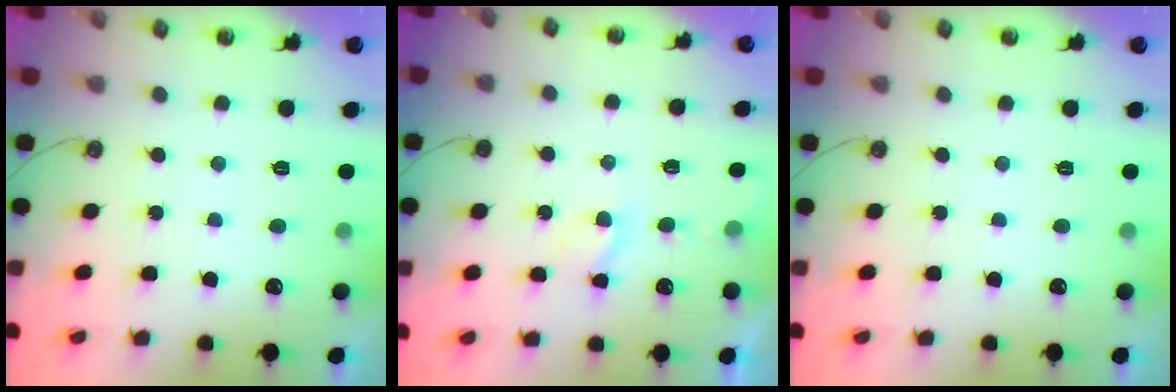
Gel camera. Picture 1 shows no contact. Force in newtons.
{"total": 2.8, "press": 2.7, "slide": 0.4}
{"total": 0.0}